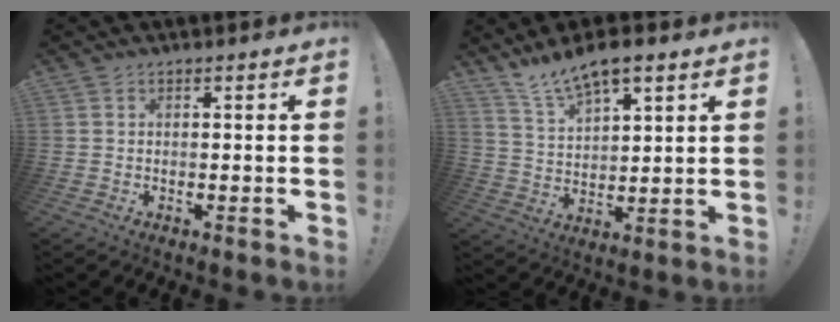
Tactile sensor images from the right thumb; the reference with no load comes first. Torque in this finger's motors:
{"motor_torque": [0.00, 0.02, 0.18, 0.18, 0.00]}